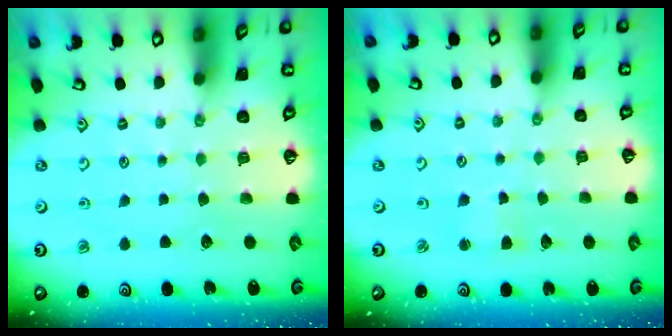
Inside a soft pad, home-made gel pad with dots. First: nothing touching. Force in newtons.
{"total": 2.2, "press": 2.2, "slide": 0.2}